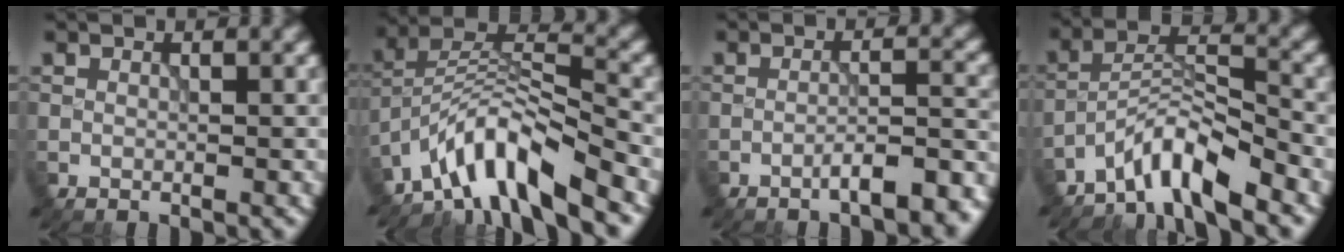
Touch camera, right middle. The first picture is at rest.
{"total": 8.6, "force": [-6.2, 2.1, 5.5], "torque": [-0.086, 0.009, -0.120]}
{"total": 5.8, "force": [-3.7, 1.4, 4.2], "torque": [-0.048, 0.014, -0.052]}
{"total": 5.2, "force": [-4.4, 0.7, 2.7], "torque": [-0.044, 0.010, -0.087]}